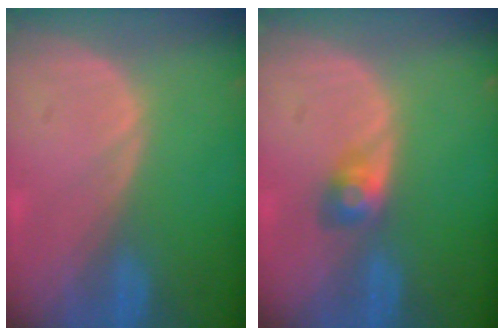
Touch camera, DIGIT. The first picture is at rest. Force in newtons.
{"total": 2.9, "press": 2.7, "slide": 1.1}